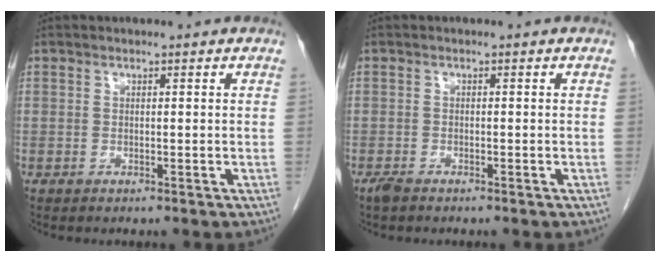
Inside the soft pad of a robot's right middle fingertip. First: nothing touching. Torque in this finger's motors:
{"motor_torque": [-0.18, -0.08, 0.00, 0.00]}